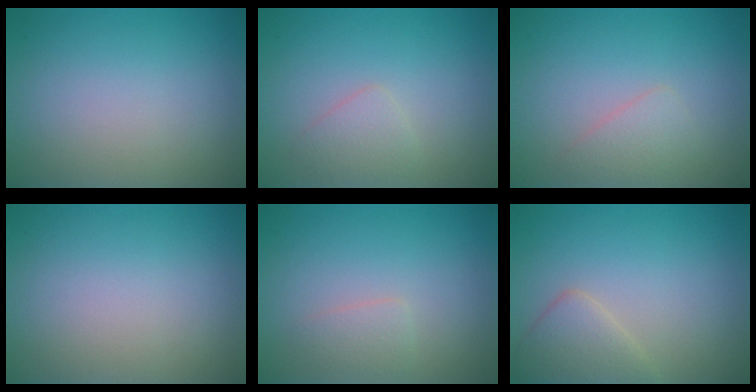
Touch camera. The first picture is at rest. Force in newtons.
{"total": 1.6, "press": 1.6, "slide": 0.1}
{"total": 1.7, "press": 1.7, "slide": 0.1}
{"total": 0.0}
{"total": 1.2, "press": 1.2, "slide": 0.1}
{"total": 2.7, "press": 2.7, "slide": 0.1}